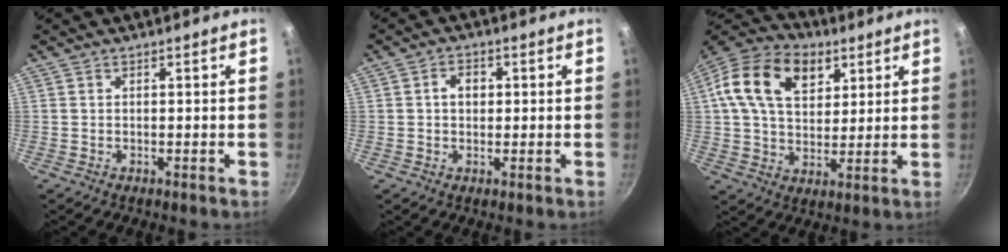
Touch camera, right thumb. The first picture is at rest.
{"total": 3.4, "force": [0.4, 2.7, 2.1], "torque": [-0.016, 0.007, 0.004]}
{"total": 18.1, "force": [6.9, 12.0, 11.7], "torque": [-0.186, -0.002, 0.107]}